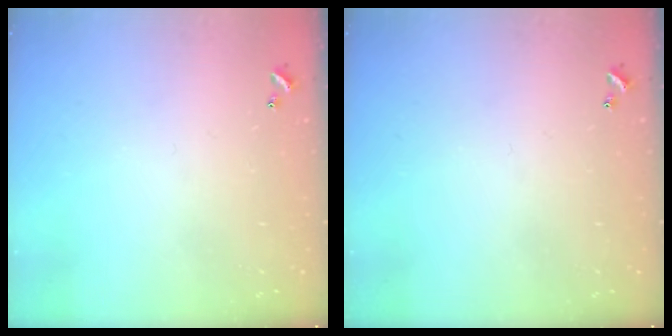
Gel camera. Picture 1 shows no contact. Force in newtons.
{"total": 0.0}